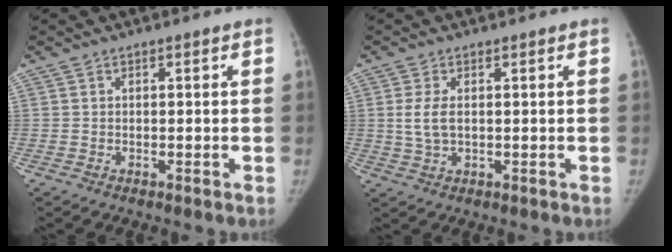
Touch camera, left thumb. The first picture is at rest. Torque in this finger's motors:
{"motor_torque": [0.47, 0.87, 0.78, -0.57, 0.19]}